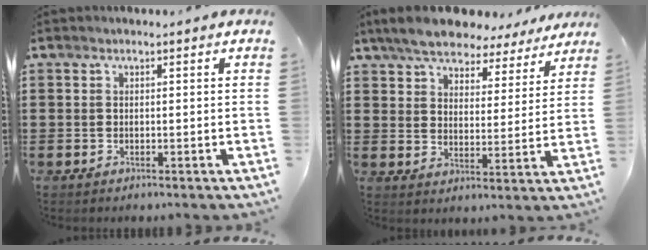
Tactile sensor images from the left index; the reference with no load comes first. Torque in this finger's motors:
{"motor_torque": [1.39, -0.74, 0.75, 0.21]}